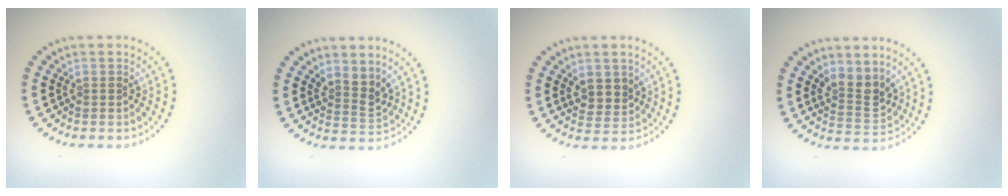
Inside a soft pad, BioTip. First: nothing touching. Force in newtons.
{"total": 2.3, "press": 1.8, "slide": 1.6}
{"total": 2.4, "press": 2.2, "slide": 0.9}
{"total": 3.0, "press": 2.6, "slide": 1.5}